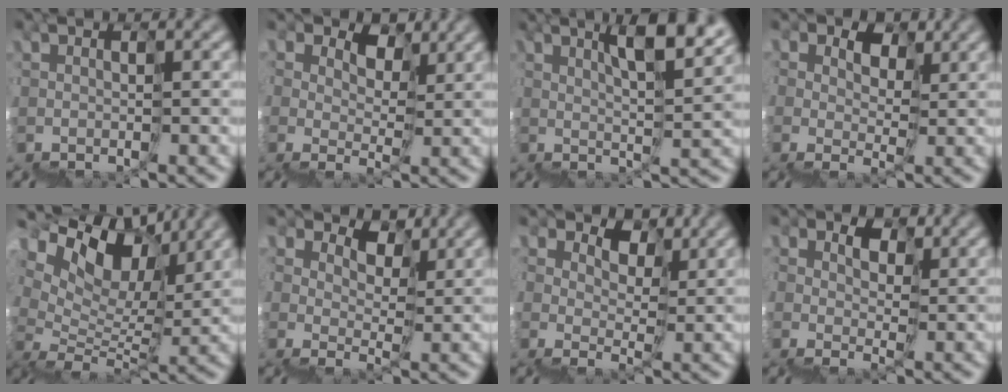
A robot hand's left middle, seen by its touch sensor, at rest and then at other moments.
{"total": 4.6, "force": [3.2, 3.1, 0.9], "torque": [0.000, 0.019, 0.066]}
{"total": 8.3, "force": [5.4, 2.4, 5.8], "torque": [-0.064, 0.035, 0.085]}
{"total": 5.4, "force": [2.8, 4.1, 2.1], "torque": [-0.020, 0.012, 0.054]}
{"total": 8.1, "force": [7.1, 3.3, 2.2], "torque": [-0.049, 0.032, 0.122]}
{"total": 4.2, "force": [3.4, 2.5, 0.3], "torque": [0.010, 0.018, 0.067]}
{"total": 4.7, "force": [3.1, 3.4, 1.1], "torque": [-0.004, 0.017, 0.064]}
{"total": 4.3, "force": [2.0, 3.3, 1.9], "torque": [-0.019, 0.008, 0.034]}